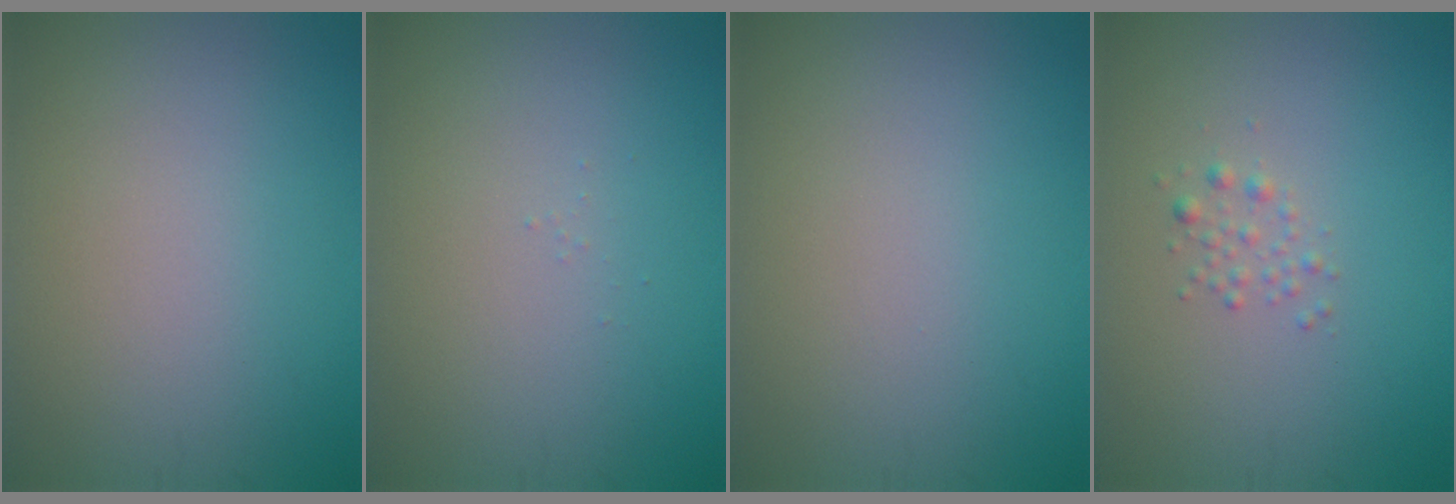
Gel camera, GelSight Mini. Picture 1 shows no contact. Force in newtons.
{"total": 0.0}
{"total": 0.0}
{"total": 1.1, "press": 1.1, "slide": 0.0}